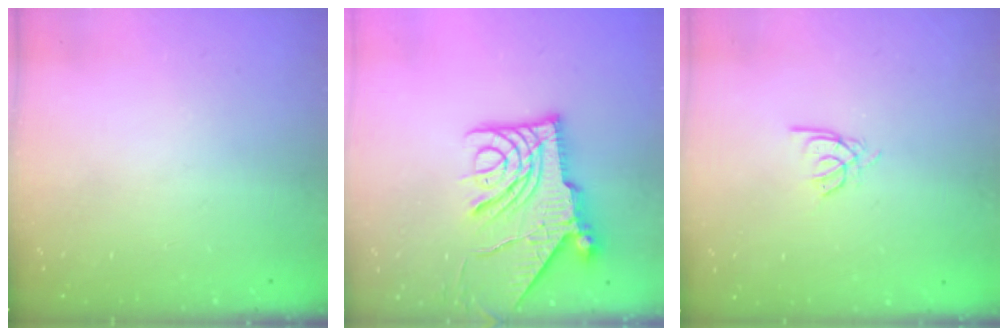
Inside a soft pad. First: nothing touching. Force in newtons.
{"total": 13.7, "press": 13.6, "slide": 1.5}
{"total": 2.4, "press": 2.4, "slide": 0.4}